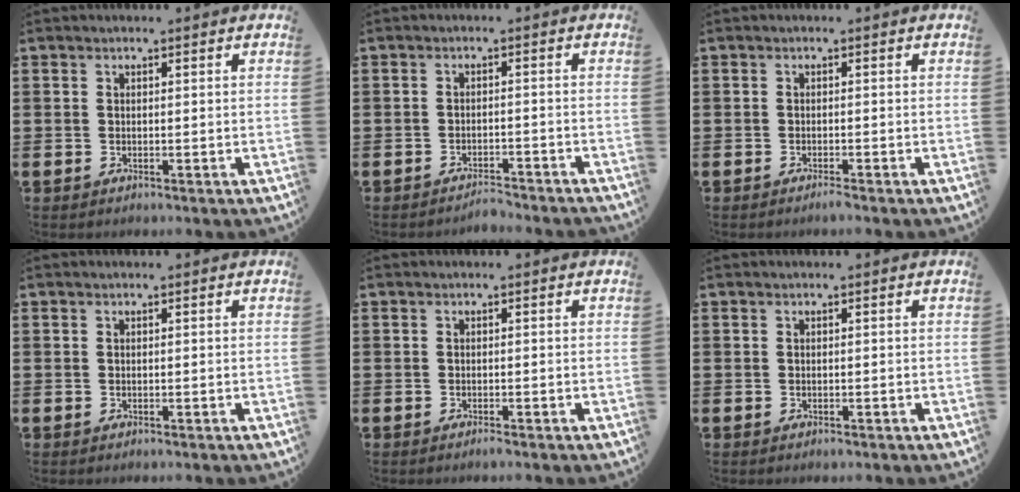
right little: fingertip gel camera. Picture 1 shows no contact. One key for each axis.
{"total": 1.8, "fx": -1.8, "fy": 0.0, "fz": 0.1, "tx": -0.007, "ty": 0.004, "tz": -0.038}
{"total": 0.8, "fx": -0.7, "fy": 0.0, "fz": 0.5, "tx": -0.008, "ty": -0.004, "tz": -0.013}
{"total": 0.0}
{"total": 0.5, "fx": -0.4, "fy": 0.0, "fz": 0.3, "tx": -0.006, "ty": -0.004, "tz": -0.008}
{"total": 0.0}